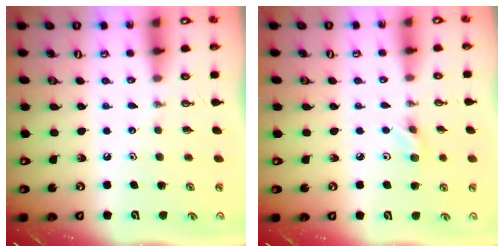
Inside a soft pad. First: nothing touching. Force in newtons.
{"total": 4.2, "press": 4.1, "slide": 0.9}